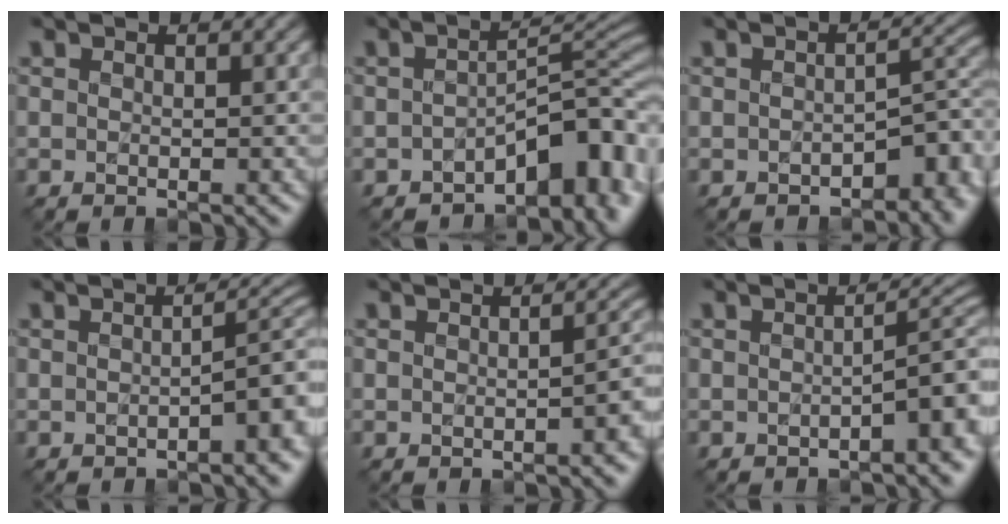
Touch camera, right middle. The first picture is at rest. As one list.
[{"total": 8.0, "force": [-4.3, 3.7, 5.6], "torque": [-0.046, 0.004, -0.072]}, {"total": 4.2, "force": [-2.1, 2.0, 3.0], "torque": [-0.027, 0.004, -0.031]}, {"total": 4.8, "force": [-1.6, 1.7, 4.2], "torque": [-0.046, 0.006, -0.023]}, {"total": 2.5, "force": [-1.2, 0.8, 2.0], "torque": [-0.023, 0.005, -0.016]}, {"total": 5.3, "force": [-1.8, 1.8, 4.6], "torque": [-0.053, 0.007, -0.026]}]